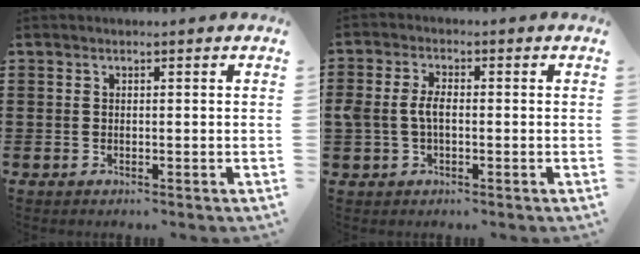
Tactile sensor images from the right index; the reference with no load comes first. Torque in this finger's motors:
{"motor_torque": [0.15, -0.05, 0.20, 0.12]}